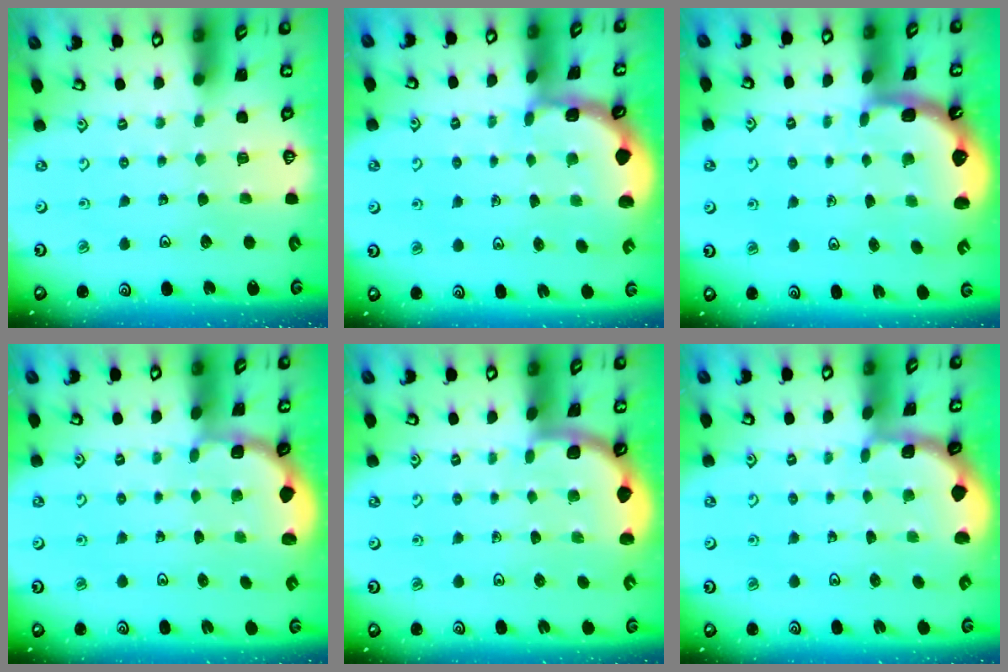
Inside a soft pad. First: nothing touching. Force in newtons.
{"total": 2.0, "press": 2.0, "slide": 0.3}
{"total": 2.7, "press": 1.5, "slide": 2.3}
{"total": 1.9, "press": 1.8, "slide": 0.8}
{"total": 1.8, "press": 1.8, "slide": 0.0}
{"total": 1.6, "press": 1.5, "slide": 0.3}